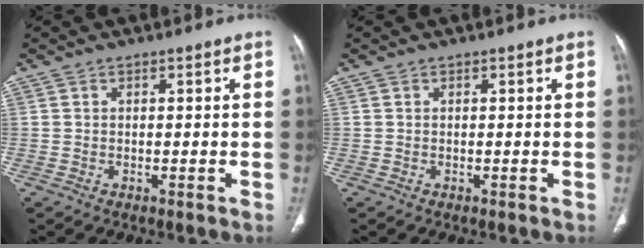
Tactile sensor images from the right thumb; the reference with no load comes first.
{"total": 0.0}